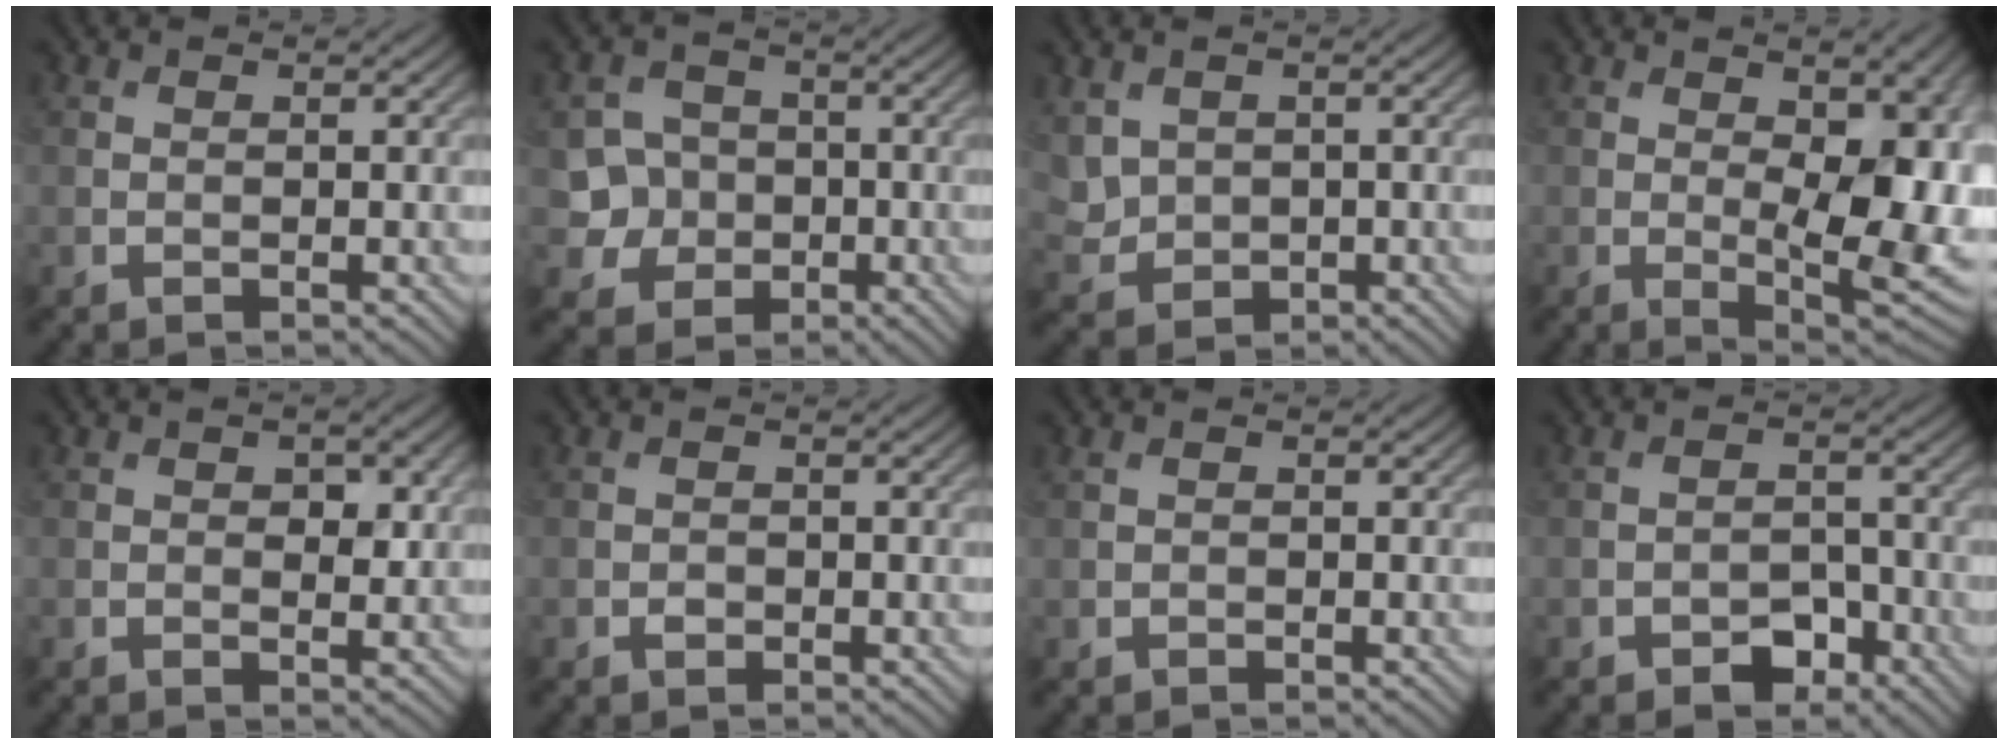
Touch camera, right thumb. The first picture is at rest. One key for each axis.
{"total": 5.6, "fx": -1.2, "fy": 5.2, "fz": 1.7, "tx": -0.030, "ty": -0.008, "tz": -0.047}
{"total": 3.7, "fx": 1.0, "fy": 3.0, "fz": 1.8, "tx": -0.055, "ty": -0.007, "tz": 0.024}
{"total": 12.5, "fx": 0.2, "fy": 5.3, "fz": 11.3, "tx": -0.149, "ty": -0.011, "tz": 0.019}
{"total": 2.8, "fx": 0.9, "fy": 1.6, "fz": 2.1, "tx": -0.029, "ty": -0.004, "tz": 0.016}
{"total": 0.9, "fx": -0.4, "fy": 0.6, "fz": 0.4, "tx": -0.005, "ty": -0.003, "tz": -0.009}
{"total": 0.5, "fx": 0.0, "fy": 0.5, "fz": 0.2, "tx": -0.002, "ty": -0.002, "tz": 0.000}
{"total": 3.0, "fx": -1.9, "fy": 1.8, "fz": 1.6, "tx": -0.020, "ty": 0.005, "tz": -0.032}